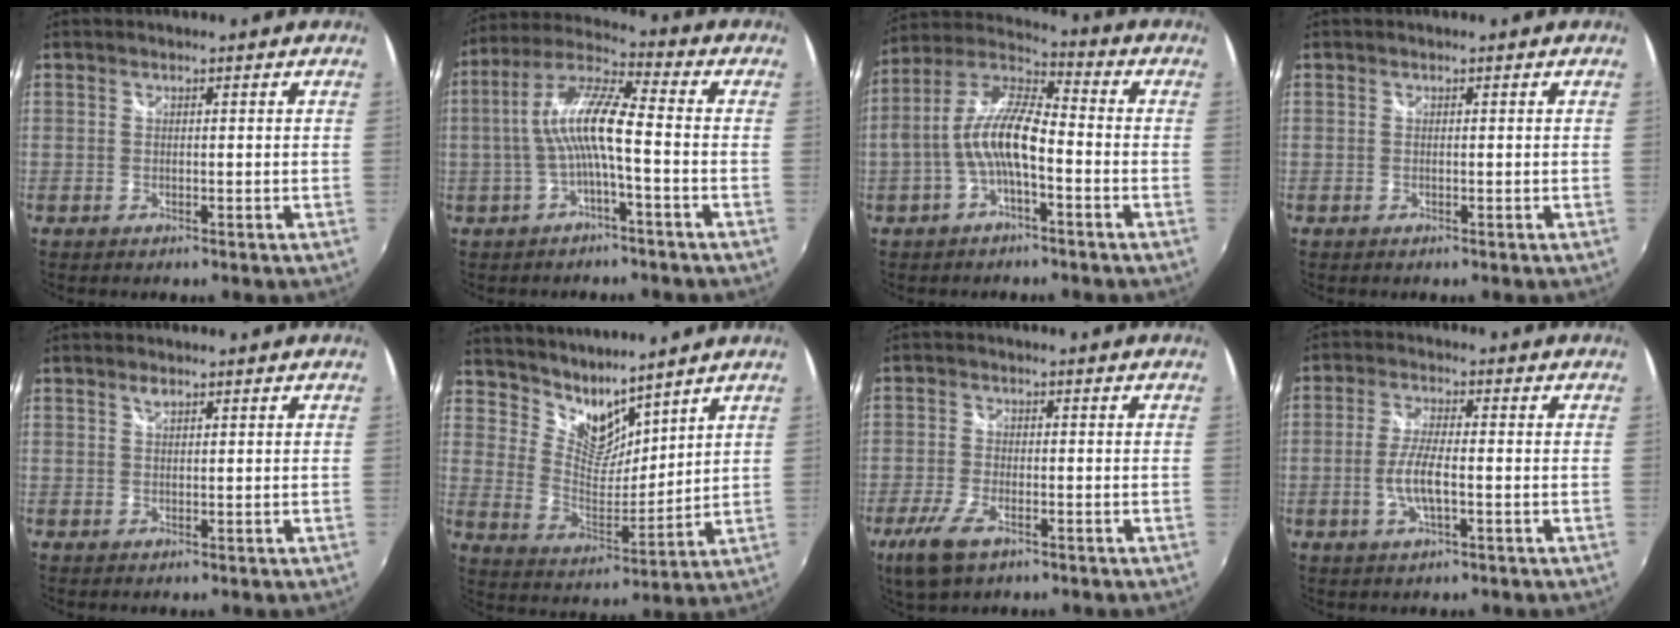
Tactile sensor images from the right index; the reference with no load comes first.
{"total": 10.1, "force": [-1.8, 1.3, 9.9], "torque": [-0.206, 0.016, -0.032]}
{"total": 10.5, "force": [-2.8, 3.2, 9.7], "torque": [-0.207, 0.014, -0.051]}
{"total": 0.0}
{"total": 1.1, "force": [0.7, 0.5, 0.6], "torque": [-0.010, 0.002, 0.012]}
{"total": 9.0, "force": [8.0, 2.9, 2.9], "torque": [-0.053, -0.012, 0.156]}
{"total": 7.6, "force": [-4.5, 3.1, 5.4], "torque": [-0.134, -0.018, -0.083]}
{"total": 6.1, "force": [-1.6, 1.4, 5.7], "torque": [-0.120, -0.002, -0.032]}